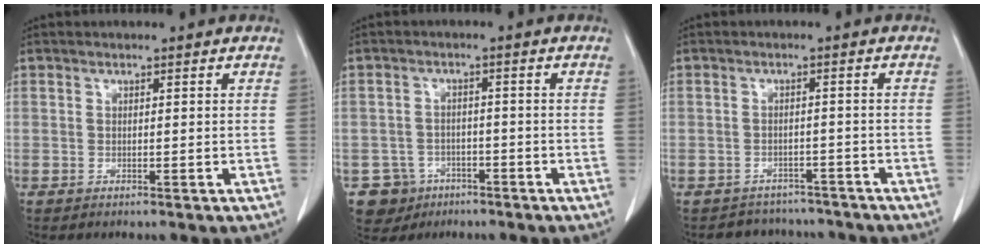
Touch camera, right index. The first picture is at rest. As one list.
[{"total": 5.8, "force": [-3.1, 4.9, 0.3], "torque": [-0.005, 0.010, -0.046]}, {"total": 6.1, "force": [-5.4, 2.7, -0.5], "torque": [0.016, 0.019, -0.068]}]